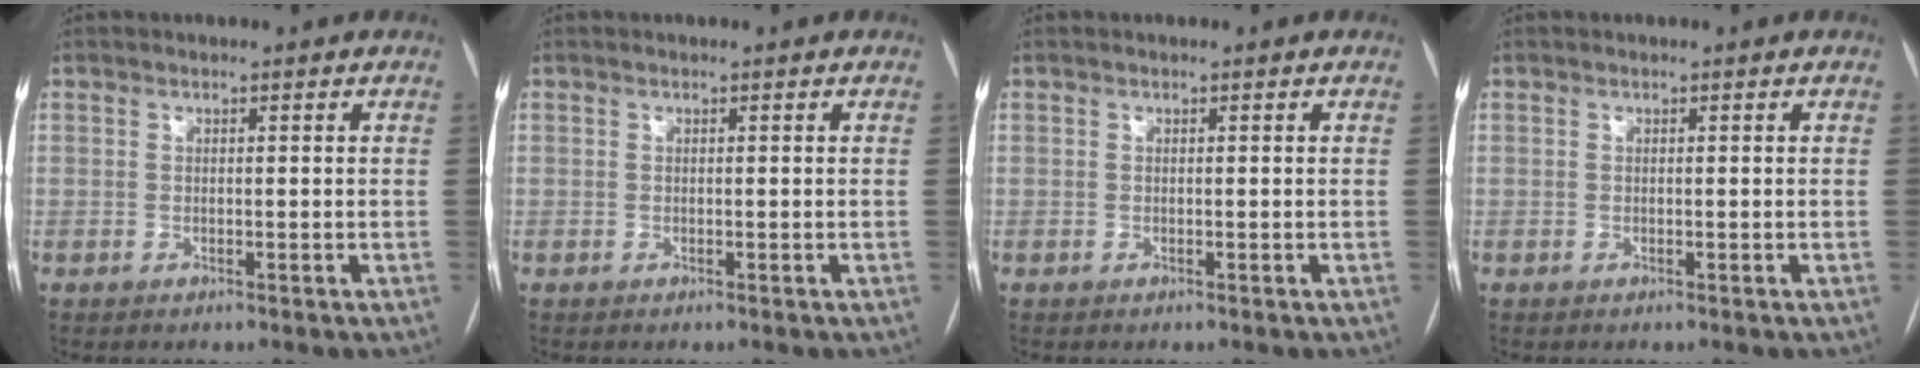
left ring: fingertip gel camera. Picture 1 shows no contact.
{"total": 0.0}
{"total": 0.0}
{"total": 0.0}